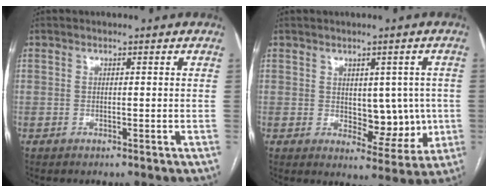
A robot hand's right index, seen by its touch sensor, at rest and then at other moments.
{"total": 7.5, "force": [0.0, 4.3, 6.1], "torque": [-0.064, 0.004, 0.015]}